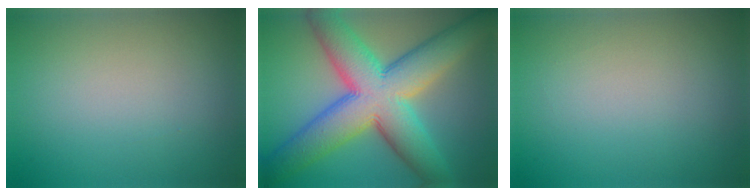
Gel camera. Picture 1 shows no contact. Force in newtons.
{"total": 12.5, "press": 12.5, "slide": 0.4}
{"total": 0.0}